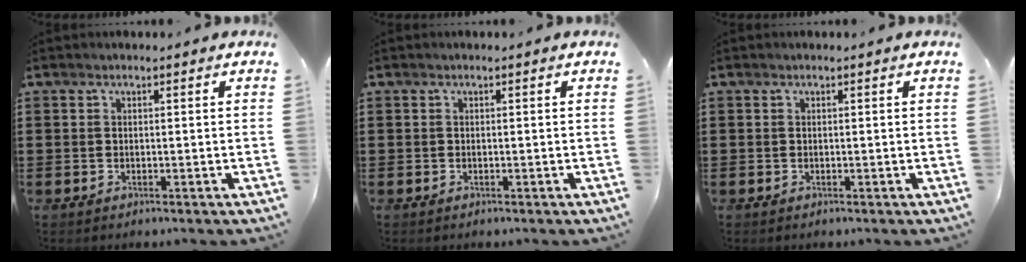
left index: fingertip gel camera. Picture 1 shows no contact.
{"total": 0.0}
{"total": 0.0}